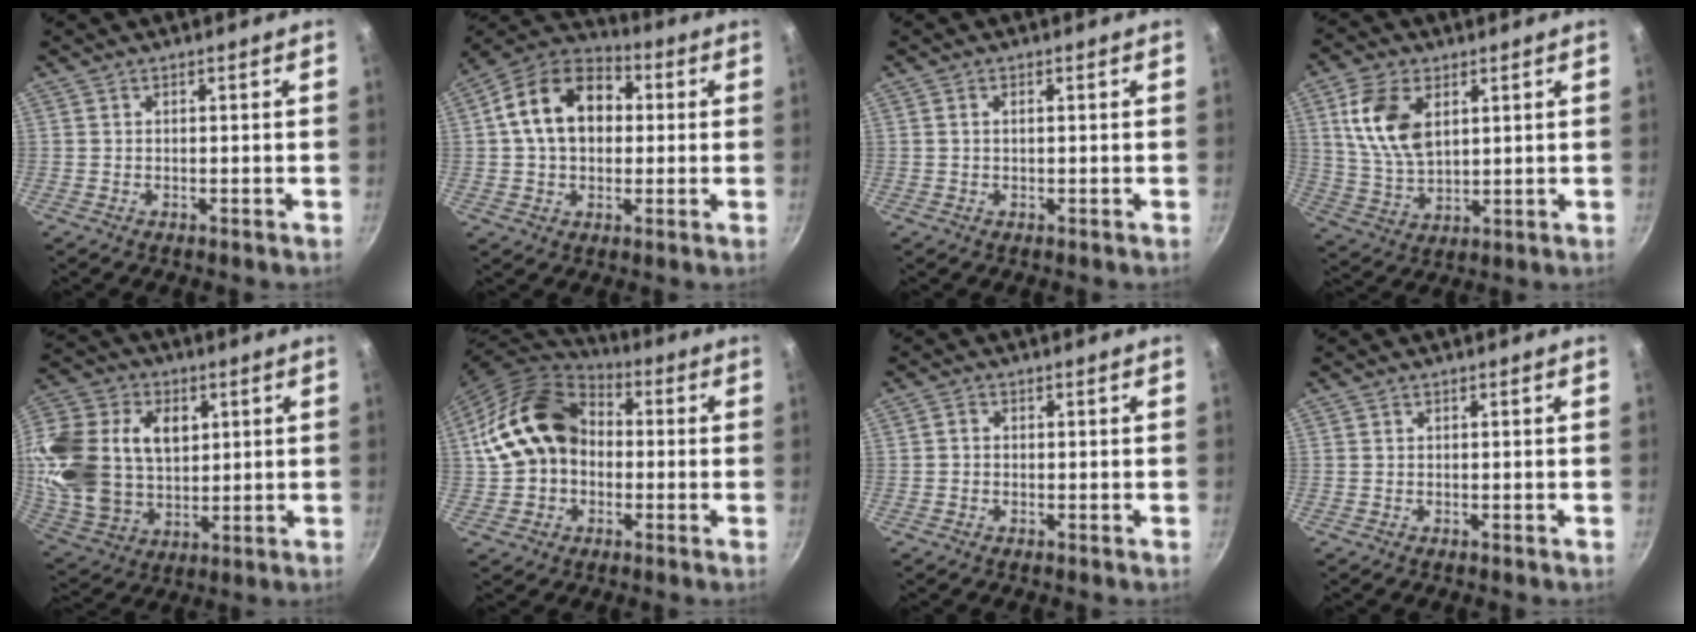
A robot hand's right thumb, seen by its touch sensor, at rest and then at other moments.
{"total": 15.6, "force": [2.1, 11.3, 10.6], "torque": [-0.147, 0.030, 0.017]}
{"total": 1.0, "force": [0.2, 0.5, 0.8], "torque": [-0.014, 0.004, 0.002]}
{"total": 12.3, "force": [4.0, 7.3, 9.0], "torque": [-0.165, -0.020, 0.084]}
{"total": 25.7, "force": [5.4, 18.6, 16.9], "torque": [-0.359, 0.015, 0.104]}
{"total": 17.5, "force": [0.4, 13.5, 11.1], "torque": [-0.177, 0.042, -0.001]}
{"total": 1.1, "force": [-0.3, 1.0, 0.5], "torque": [-0.009, 0.005, -0.007]}
{"total": 0.0}